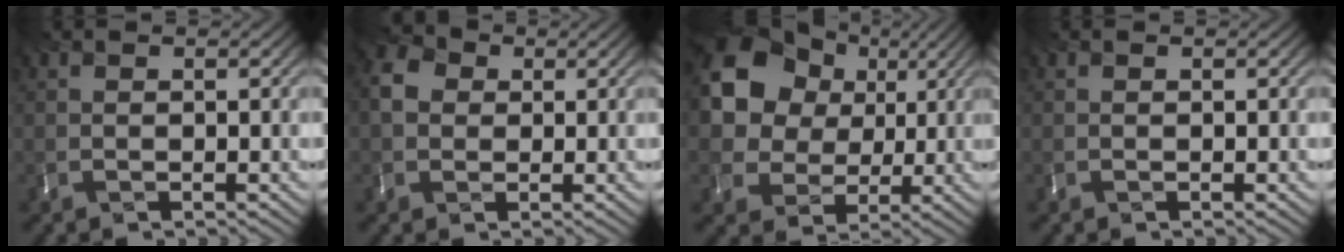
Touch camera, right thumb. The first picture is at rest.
{"total": 3.5, "force": [-0.4, 3.2, 1.5], "torque": [-0.042, 0.002, -0.018]}
{"total": 12.1, "force": [2.9, 10.1, 6.0], "torque": [-0.144, 0.012, 0.033]}
{"total": 0.0}